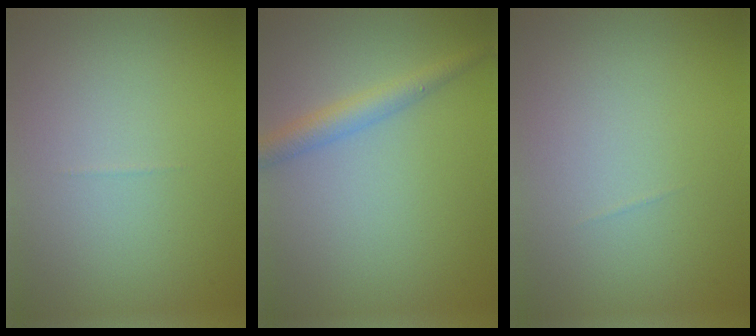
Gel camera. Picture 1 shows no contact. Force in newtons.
{"total": 2.6, "press": 2.6, "slide": 0.1}
{"total": 0.0}